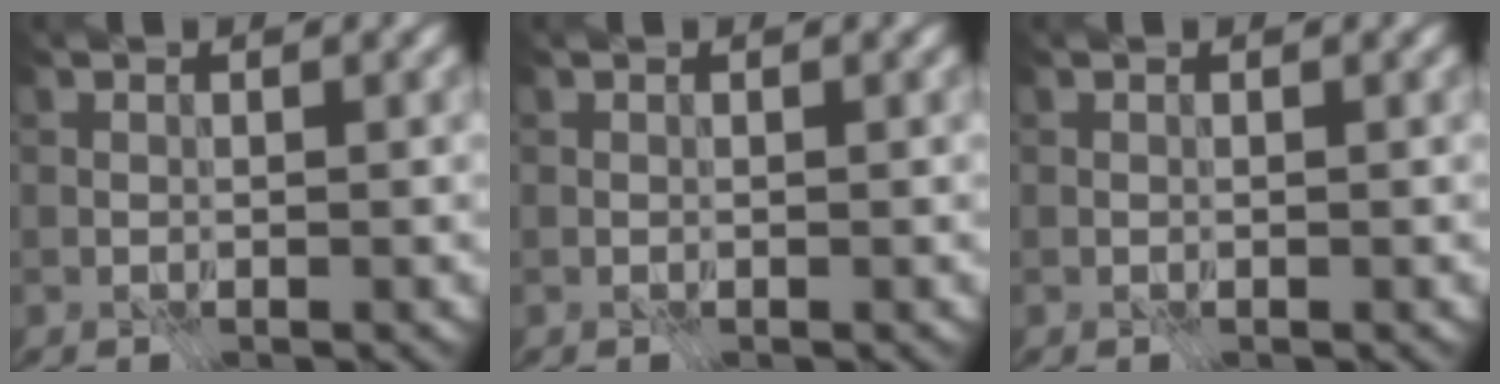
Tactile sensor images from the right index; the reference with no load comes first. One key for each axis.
{"total": 0.0}
{"total": 0.0}